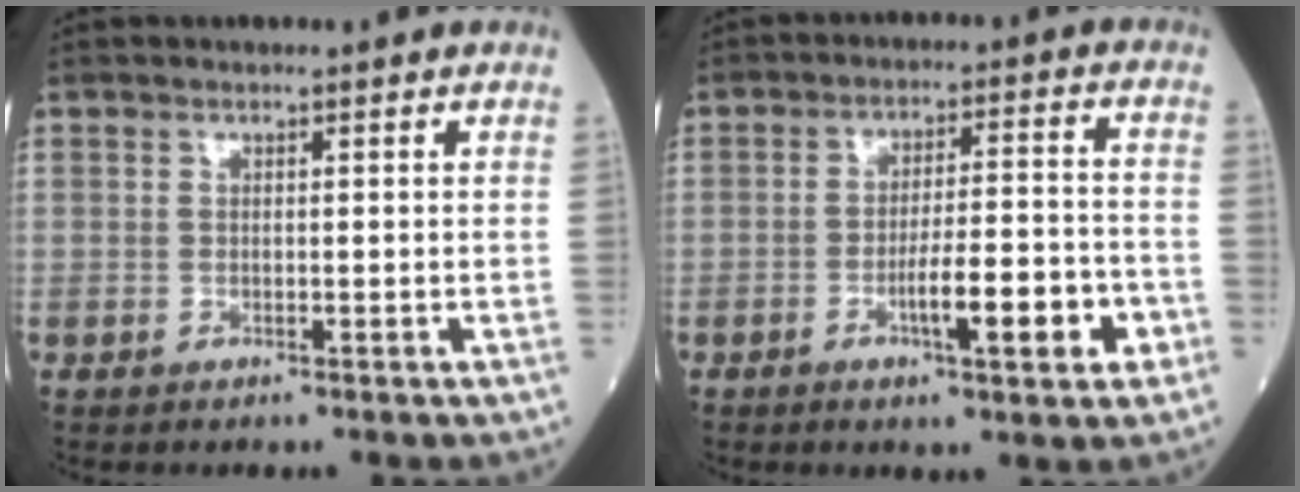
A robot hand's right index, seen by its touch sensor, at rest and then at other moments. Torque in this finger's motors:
{"motor_torque": [1.40, -0.44, 0.70, 0.17]}